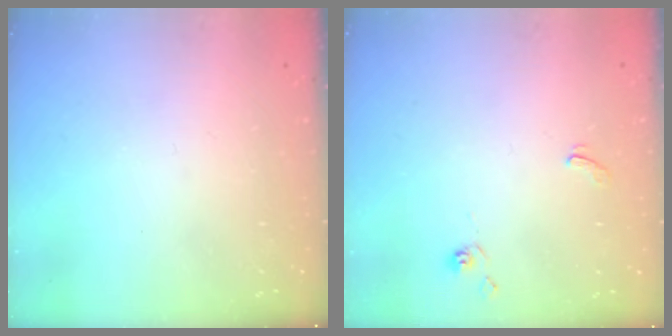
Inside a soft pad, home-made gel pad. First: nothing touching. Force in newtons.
{"total": 2.6, "press": 2.6, "slide": 0.5}